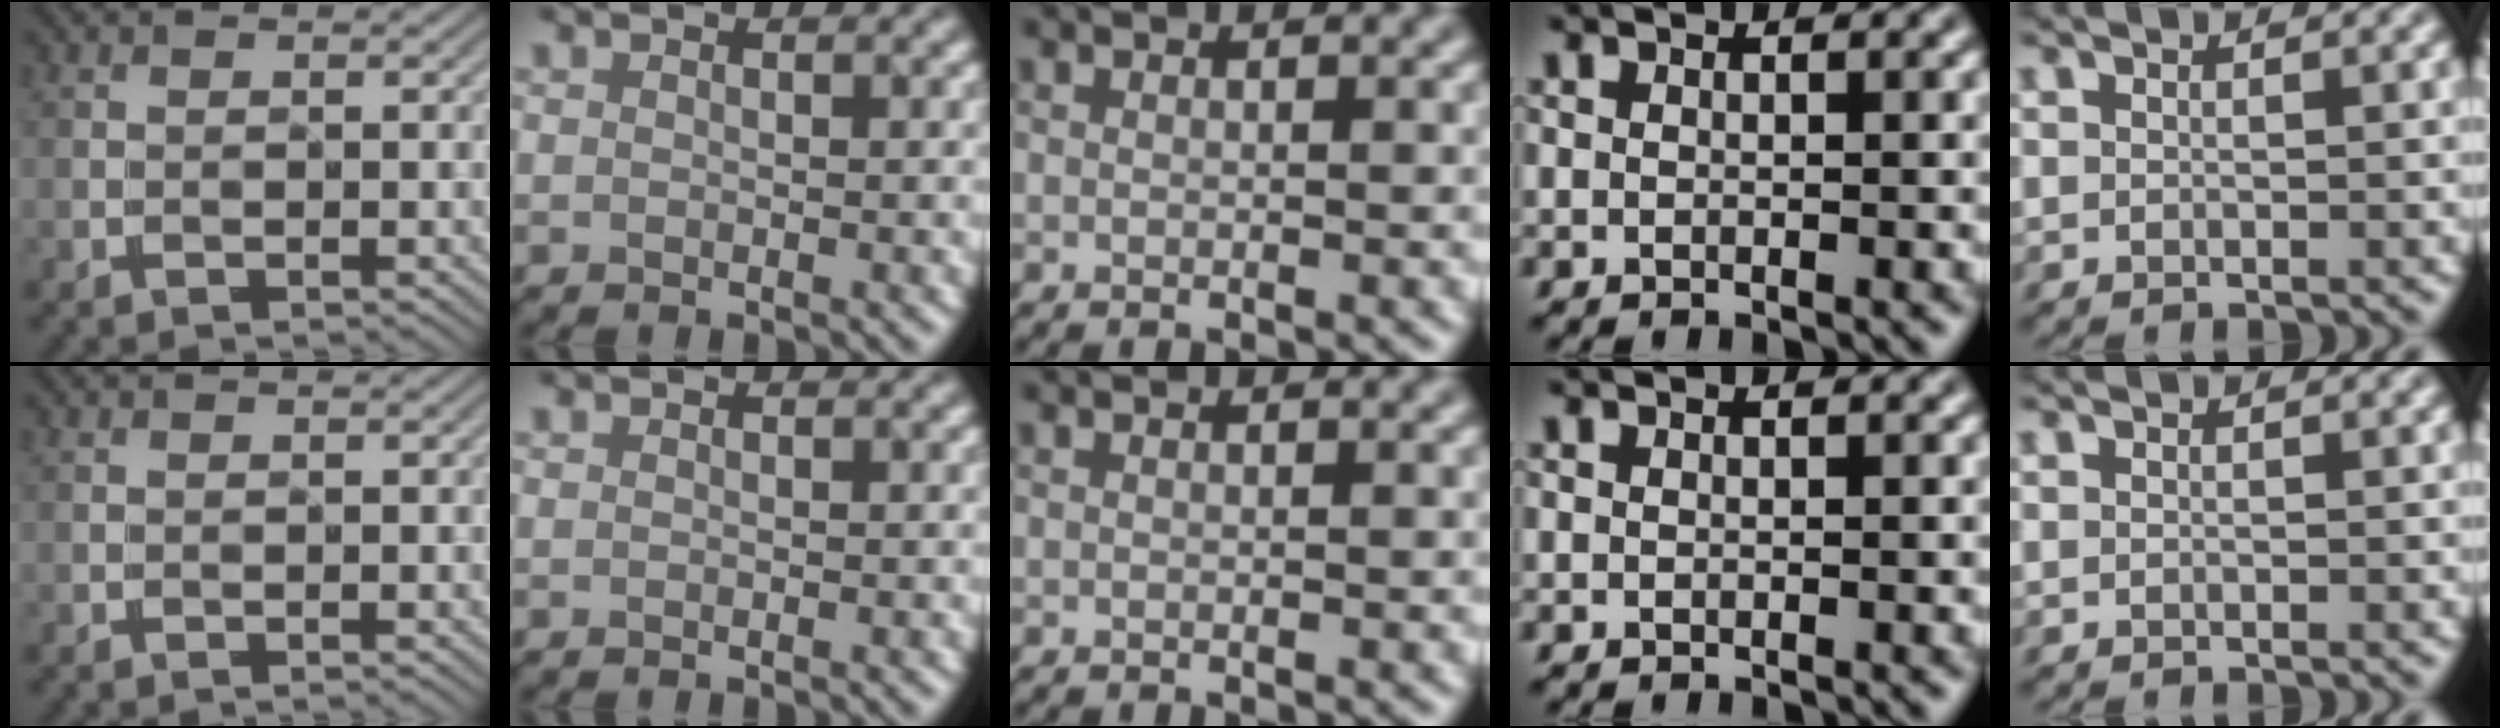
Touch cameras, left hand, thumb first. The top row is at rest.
{}